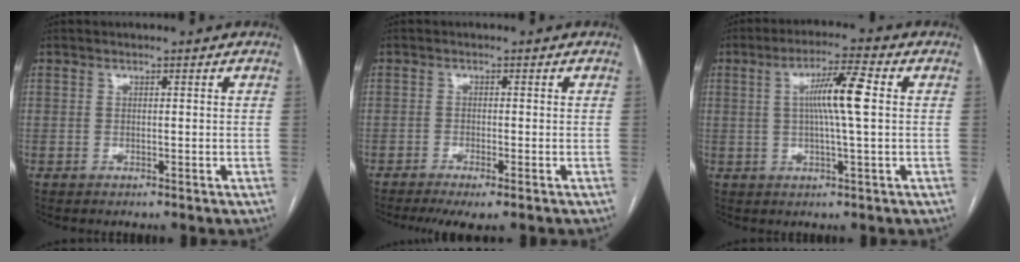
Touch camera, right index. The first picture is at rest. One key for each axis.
{"total": 5.1, "fx": -3.7, "fy": 0.7, "fz": 3.5, "tx": -0.053, "ty": -0.011, "tz": -0.056}
{"total": 8.0, "fx": 1.1, "fy": -0.1, "fz": 7.9, "tx": -0.141, "ty": 0.007, "tz": 0.015}